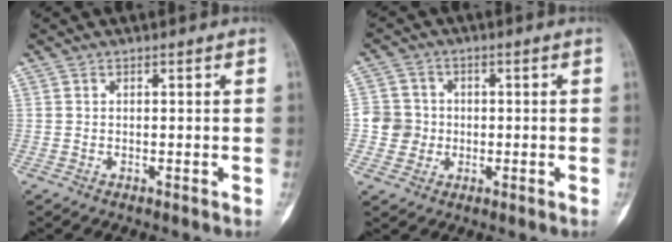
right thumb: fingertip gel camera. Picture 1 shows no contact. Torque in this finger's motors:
{"motor_torque": [-0.62, 0.55, 0.41, -0.19, -0.08]}